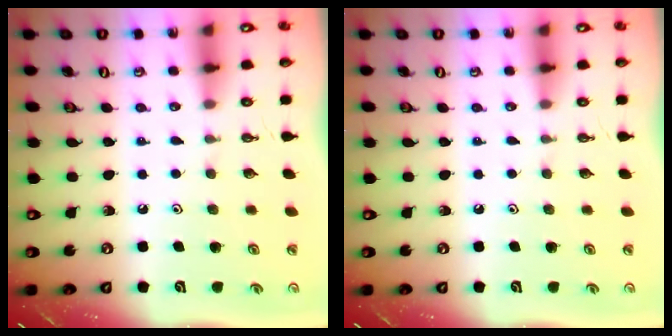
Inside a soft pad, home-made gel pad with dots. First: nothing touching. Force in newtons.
{"total": 0.0}